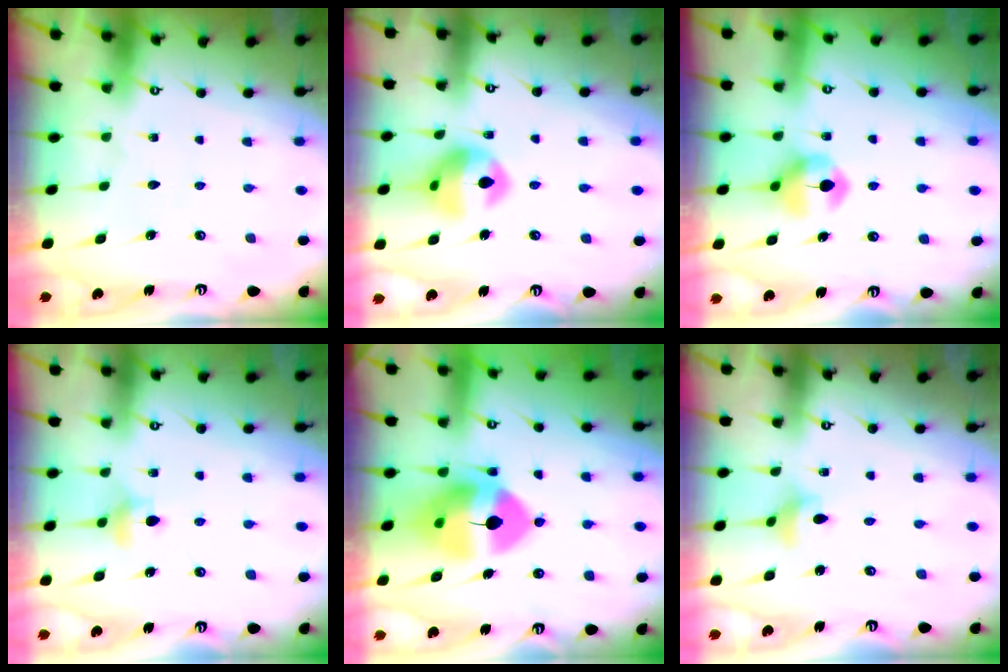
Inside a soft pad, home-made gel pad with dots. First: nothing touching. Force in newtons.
{"total": 13.5, "press": 13.4, "slide": 1.4}
{"total": 7.3, "press": 7.3, "slide": 0.4}
{"total": 4.7, "press": 4.7, "slide": 0.7}
{"total": 12.3, "press": 12.1, "slide": 2.2}
{"total": 3.8, "press": 3.8, "slide": 0.6}